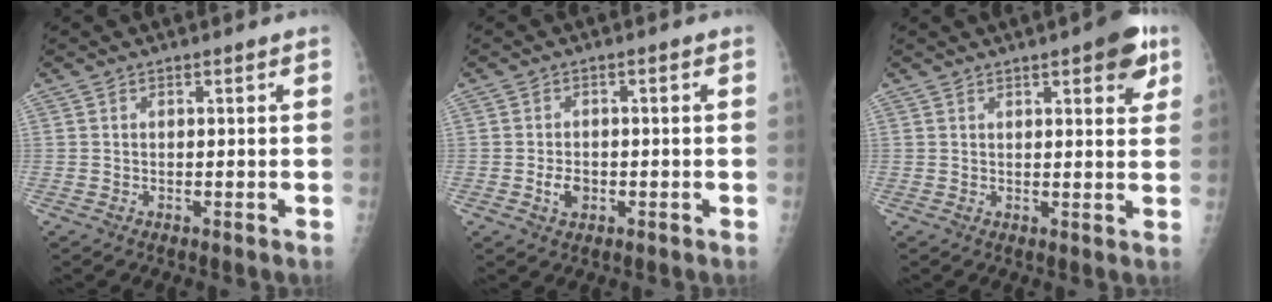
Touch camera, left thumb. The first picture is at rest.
{"total": 3.2, "force": [-0.9, 2.2, 2.1], "torque": [-0.030, 0.004, -0.015]}
{"total": 7.3, "force": [3.8, 2.4, 5.8], "torque": [-0.052, -0.011, 0.041]}